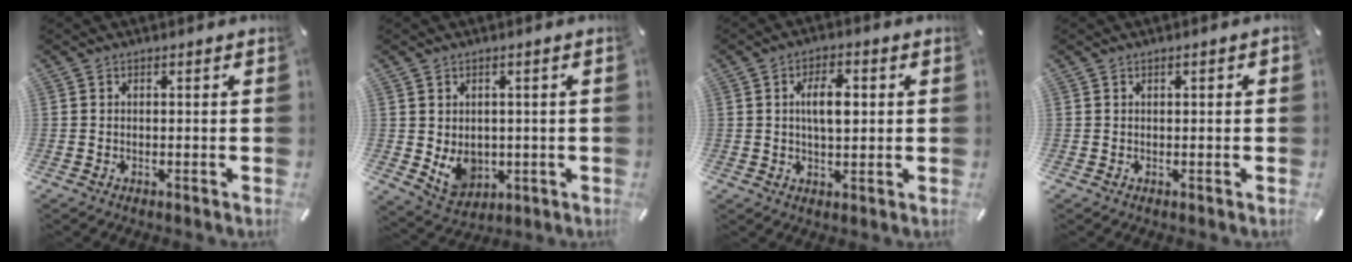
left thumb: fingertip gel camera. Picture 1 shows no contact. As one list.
[{"total": 6.9, "force": [0.5, 6.2, 3.1], "torque": [-0.049, -0.012, 0.012]}, {"total": 6.8, "force": [1.2, 3.5, 5.8], "torque": [-0.101, -0.001, 0.012]}, {"total": 0.7, "force": [0.1, 0.4, 0.5], "torque": [-0.009, 0.005, 0.001]}]